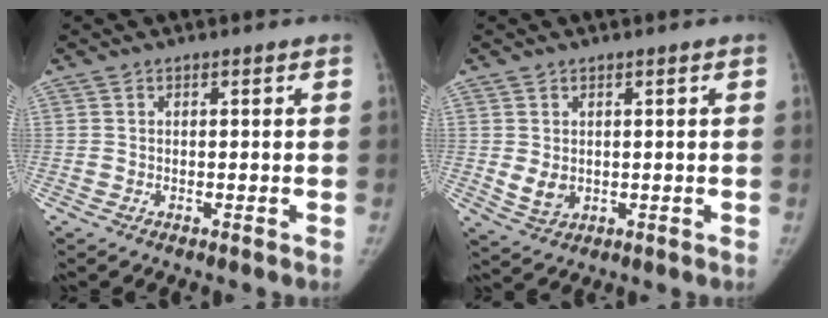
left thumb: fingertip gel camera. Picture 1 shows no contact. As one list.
[{"total": 3.6, "force": [0.2, 2.8, 2.2], "torque": [-0.028, -0.010, 0.016]}]